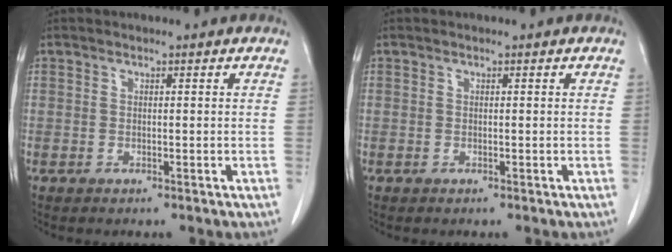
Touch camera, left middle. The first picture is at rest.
{"total": 0.0}